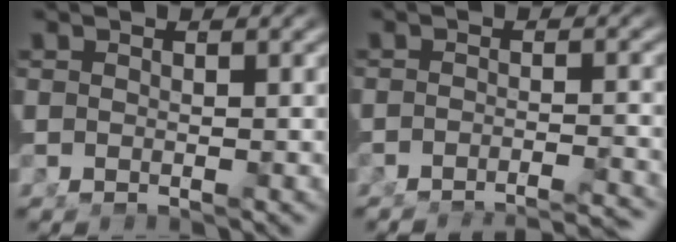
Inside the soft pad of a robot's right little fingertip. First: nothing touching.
{"total": 6.4, "force": [-6.2, 0.6, 1.1], "torque": [0.007, -0.004, -0.100]}